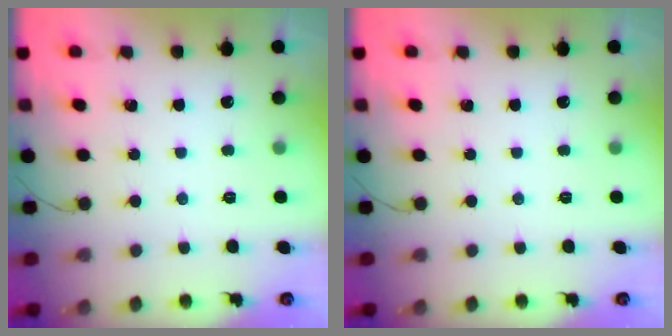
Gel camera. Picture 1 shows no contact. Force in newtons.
{"total": 0.0}